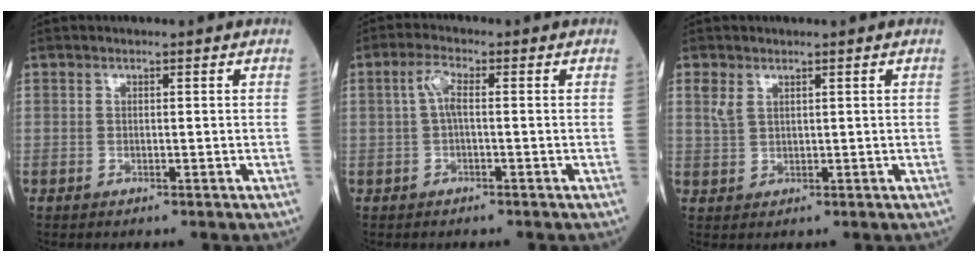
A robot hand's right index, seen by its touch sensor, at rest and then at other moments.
{"total": 3.1, "force": [0.2, 0.7, 3.0], "torque": [-0.063, 0.010, 0.004]}
{"total": 2.2, "force": [1.3, 1.1, 1.3], "torque": [-0.035, 0.009, 0.037]}